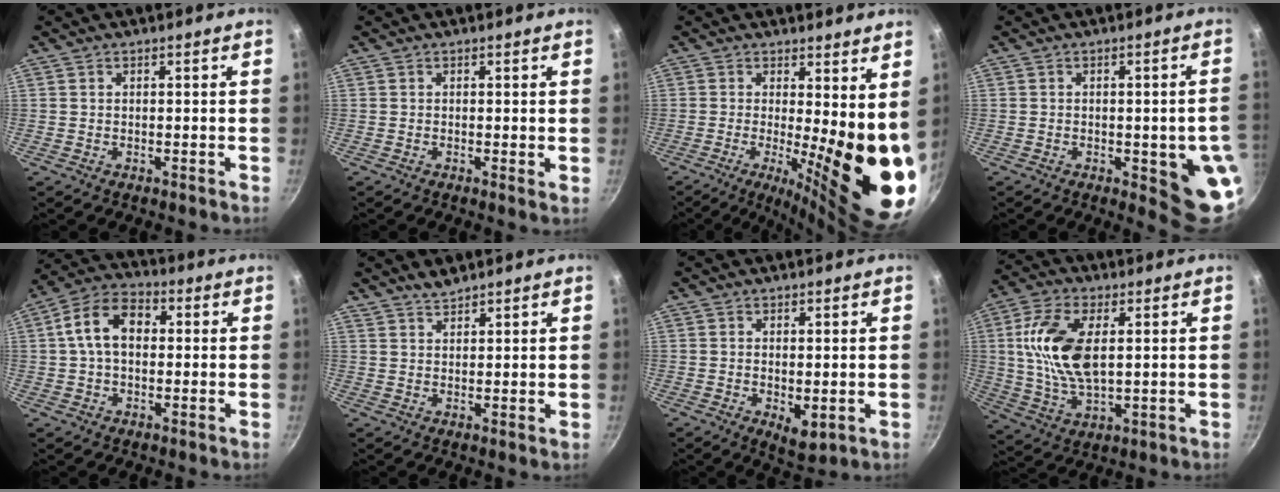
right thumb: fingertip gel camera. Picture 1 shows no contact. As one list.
[{"total": 0.7, "force": [0.2, 0.1, 0.6], "torque": [-0.010, -0.005, 0.001]}, {"total": 16.2, "force": [0.8, 5.1, 15.4], "torque": [-0.178, -0.046, 0.020]}, {"total": 11.2, "force": [-2.2, 3.6, 10.4], "torque": [-0.086, 0.004, -0.023]}, {"total": 10.5, "force": [1.3, 7.1, 7.7], "torque": [-0.117, 0.028, 0.005]}, {"total": 2.9, "force": [2.8, 0.6, 0.6], "torque": [-0.004, -0.008, 0.050]}, {"total": 4.1, "force": [-0.2, 2.2, 3.5], "torque": [-0.048, -0.012, 0.004]}, {"total": 14.2, "force": [2.4, 7.3, 11.9], "torque": [-0.228, -0.001, 0.046]}]